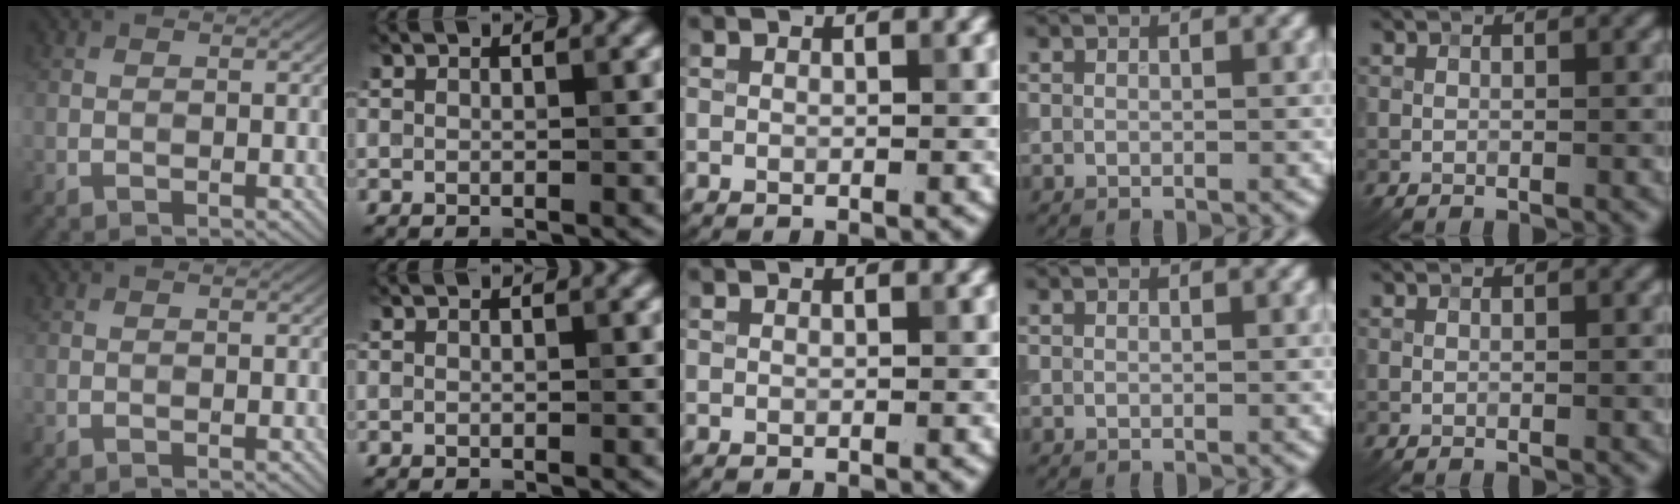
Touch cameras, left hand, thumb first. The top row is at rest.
{}